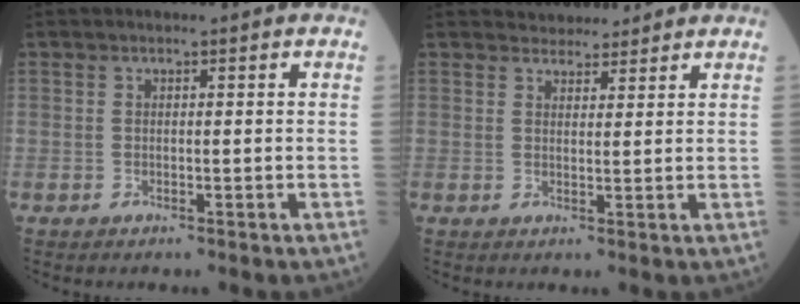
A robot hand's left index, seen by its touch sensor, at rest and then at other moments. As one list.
[{"total": 3.7, "force": [3.5, 1.2, 0.3], "torque": [-0.002, 0.015, 0.049]}]